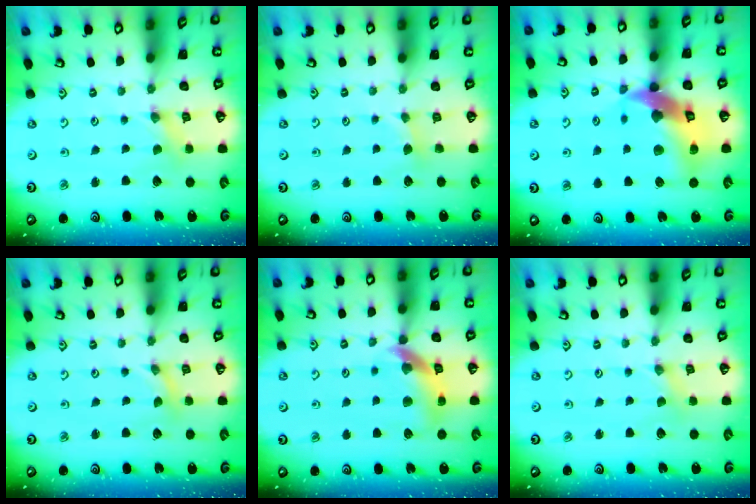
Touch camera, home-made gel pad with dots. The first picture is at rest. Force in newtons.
{"total": 2.9, "press": 2.9, "slide": 0.4}
{"total": 17.0, "press": 16.9, "slide": 2.3}
{"total": 0.0}
{"total": 13.2, "press": 13.1, "slide": 1.8}
{"total": 0.0}